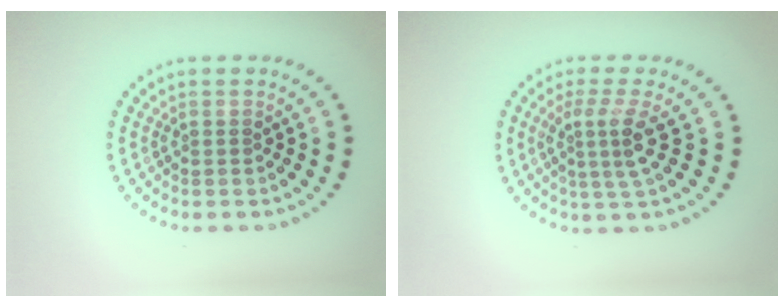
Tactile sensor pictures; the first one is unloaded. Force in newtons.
{"total": 3.1, "press": 2.2, "slide": 2.2}